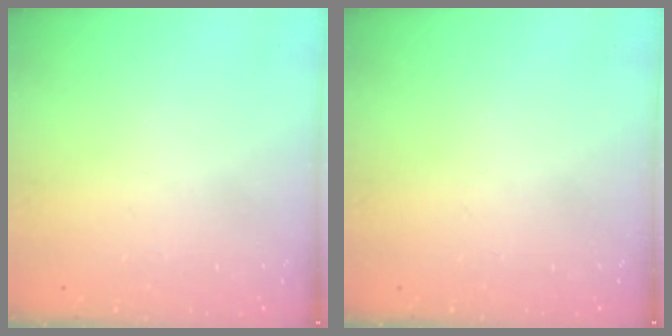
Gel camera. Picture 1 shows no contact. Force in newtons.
{"total": 0.0}